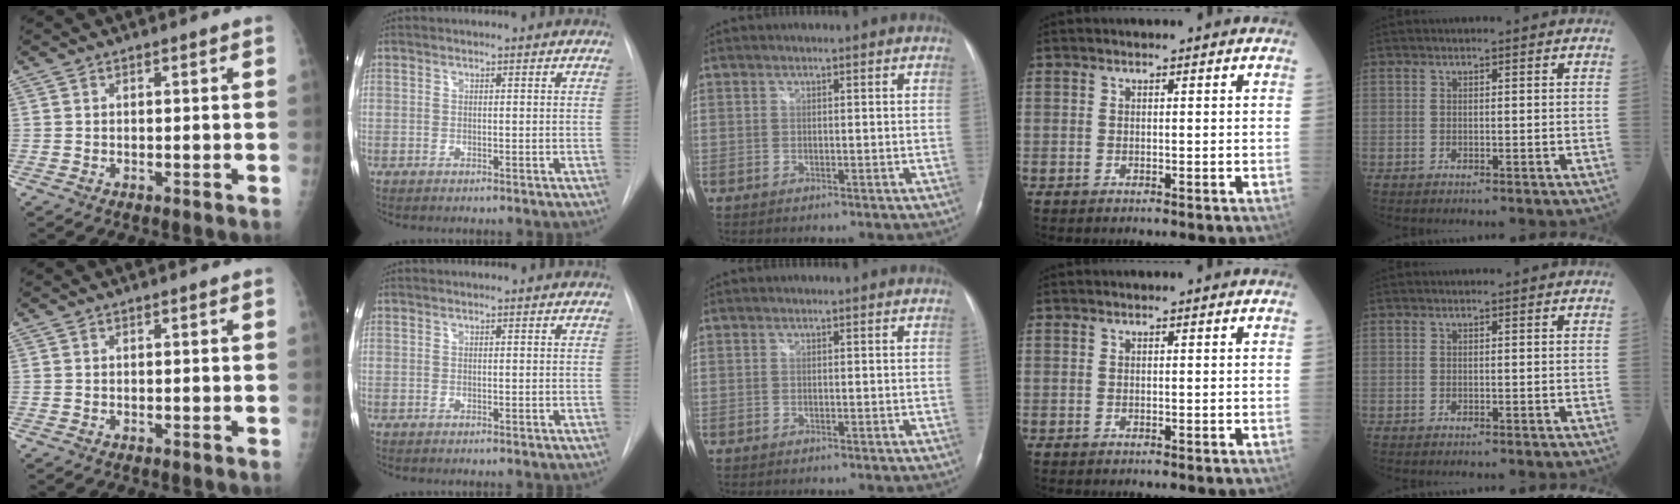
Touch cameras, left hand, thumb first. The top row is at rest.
{}